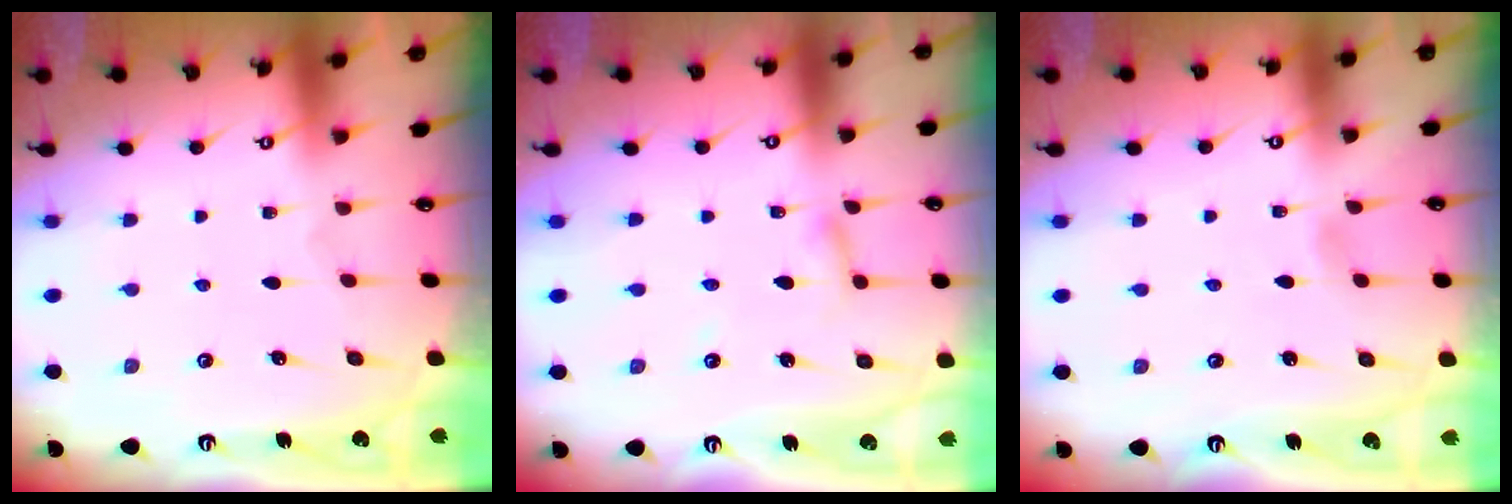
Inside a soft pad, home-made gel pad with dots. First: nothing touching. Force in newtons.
{"total": 2.7, "press": 2.7, "slide": 0.2}
{"total": 2.6, "press": 2.6, "slide": 0.3}